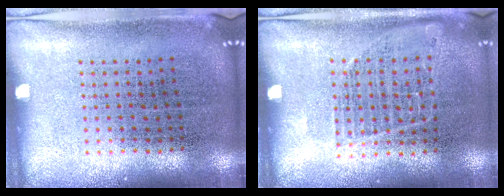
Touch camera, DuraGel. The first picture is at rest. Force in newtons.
{"total": 0.9, "press": 0.8, "slide": 0.2}